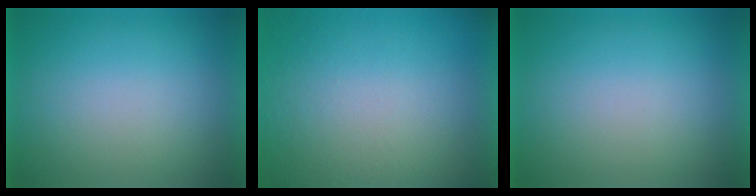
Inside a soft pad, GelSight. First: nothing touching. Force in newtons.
{"total": 4.9}
{"total": 0.0}